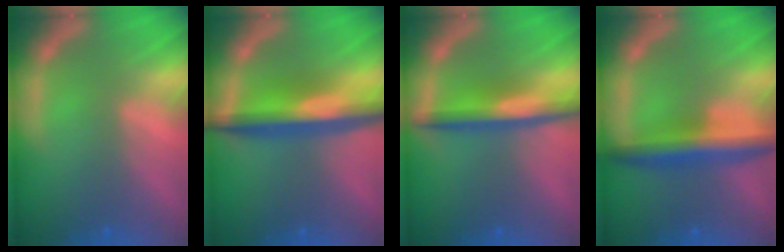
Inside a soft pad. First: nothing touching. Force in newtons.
{"total": 7.1}
{"total": 5.0}
{"total": 5.5}